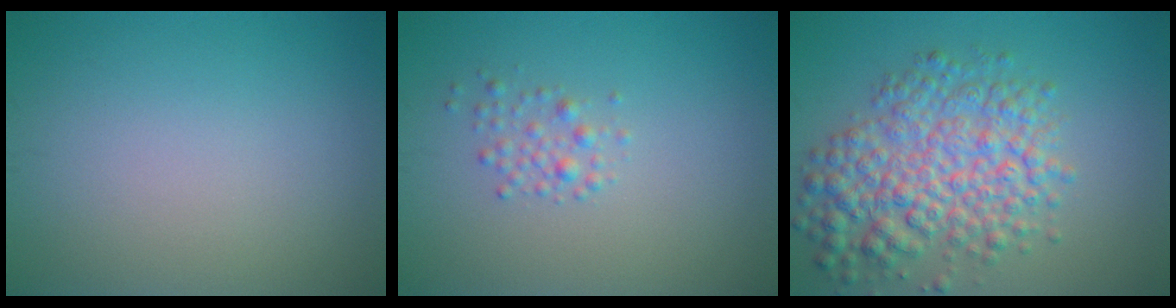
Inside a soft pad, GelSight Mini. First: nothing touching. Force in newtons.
{"total": 1.4, "press": 1.4, "slide": 0.0}
{"total": 7.0, "press": 7.0, "slide": 0.2}